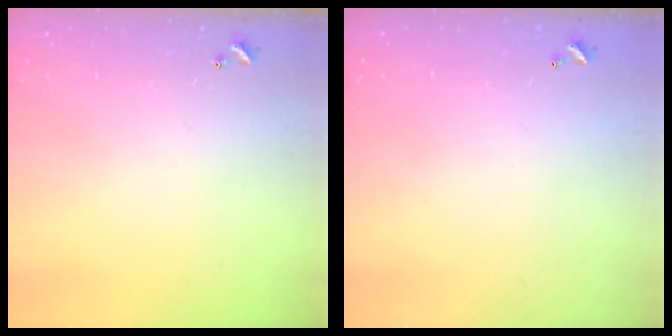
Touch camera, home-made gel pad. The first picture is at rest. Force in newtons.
{"total": 2.8, "press": 2.8, "slide": 0.1}